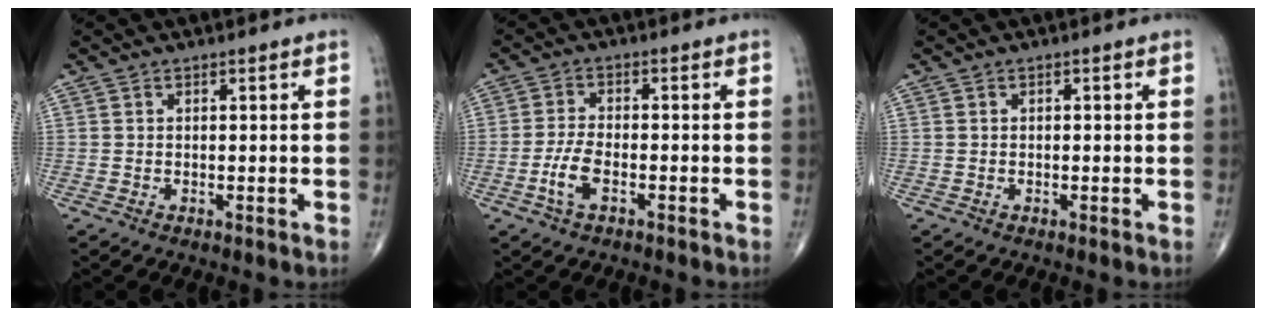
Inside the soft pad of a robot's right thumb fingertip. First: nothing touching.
{"total": 4.9, "force": [-2.1, 2.0, 3.9], "torque": [-0.086, 0.015, -0.042]}
{"total": 0.0}